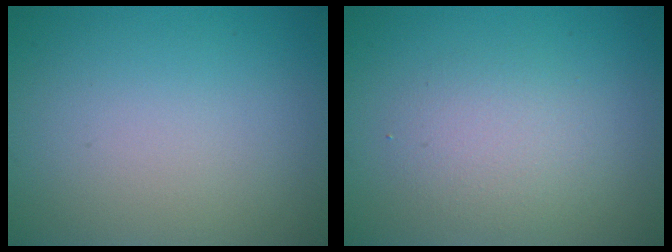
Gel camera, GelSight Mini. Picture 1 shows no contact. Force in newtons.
{"total": 2.8, "press": 2.8, "slide": 0.2}